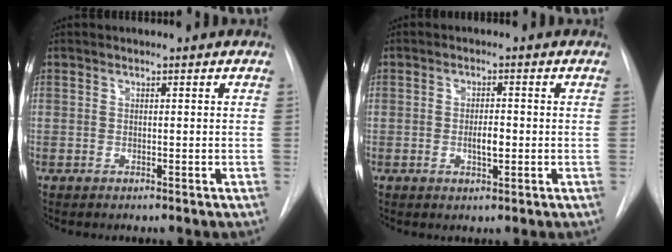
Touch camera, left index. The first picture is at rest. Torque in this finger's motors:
{"motor_torque": [0.42, 0.07, 0.06, 0.03]}